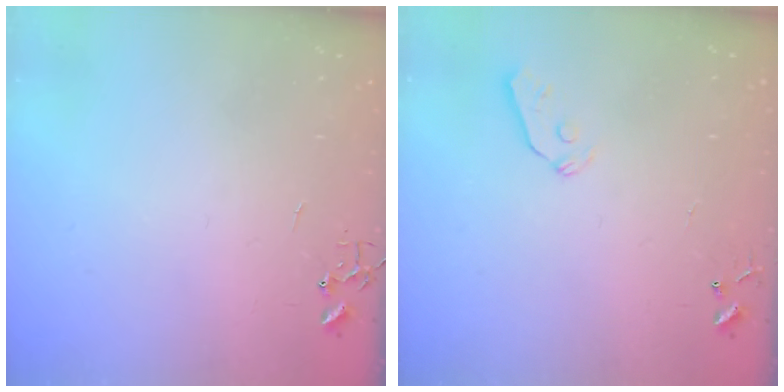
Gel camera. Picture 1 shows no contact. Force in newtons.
{"total": 5.2, "press": 5.2, "slide": 0.6}